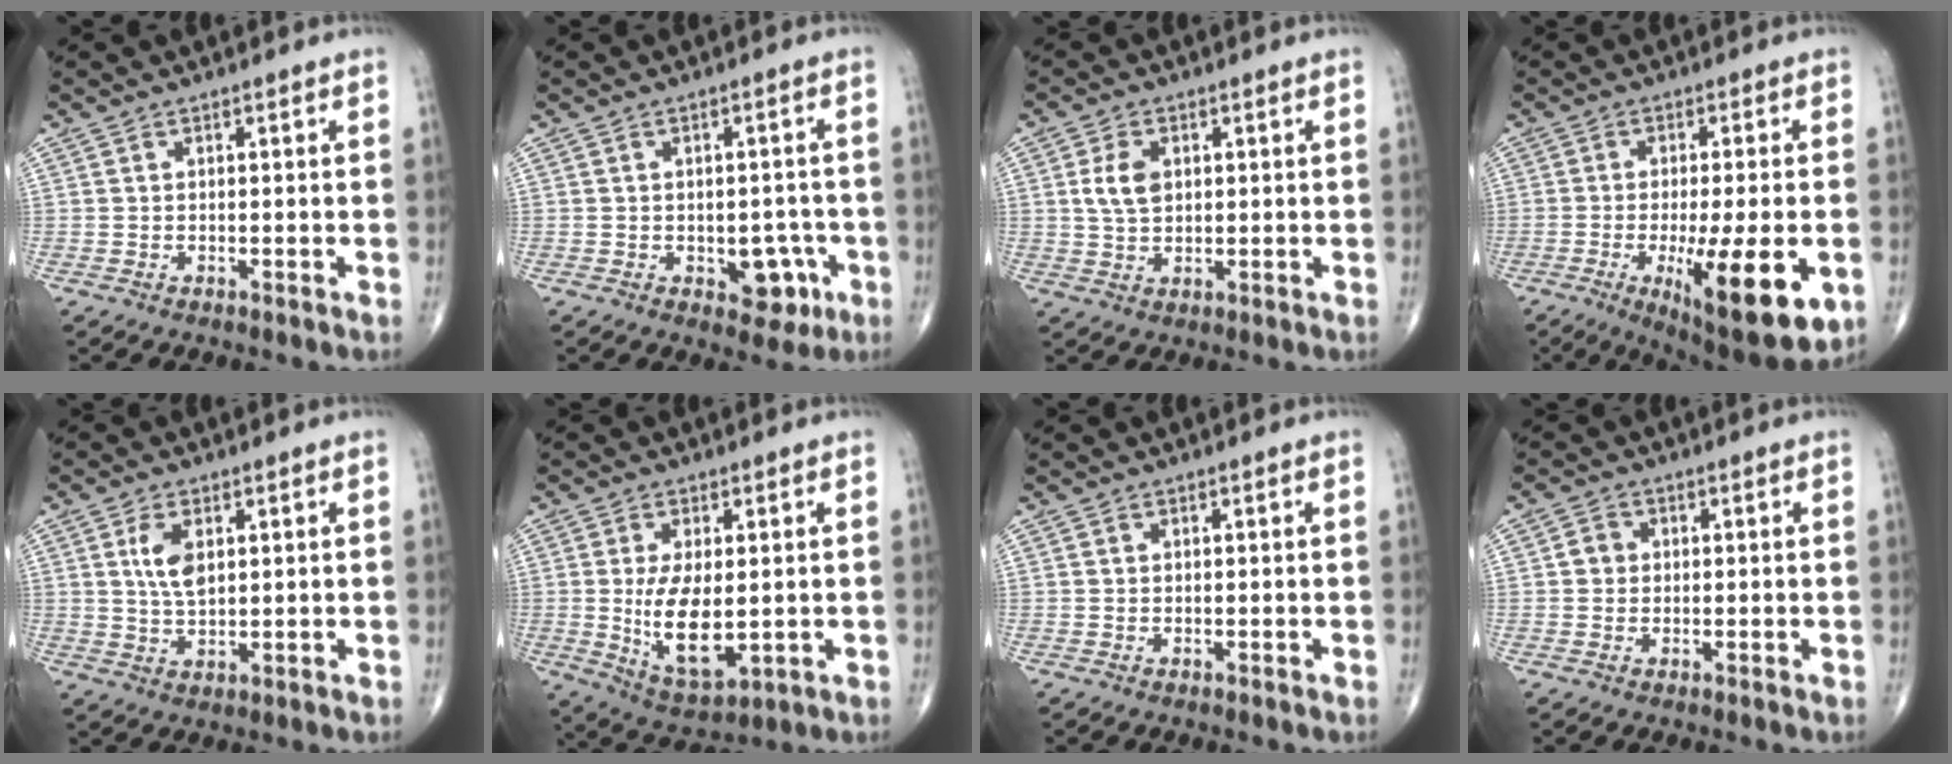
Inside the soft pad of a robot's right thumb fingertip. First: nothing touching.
{"total": 6.4, "force": [-2.2, 4.0, 4.4], "torque": [-0.019, 0.013, -0.021]}
{"total": 5.3, "force": [1.1, 3.4, 3.9], "torque": [-0.069, -0.003, 0.022]}
{"total": 17.4, "force": [-5.1, 4.7, 15.9], "torque": [-0.216, -0.015, -0.060]}
{"total": 5.5, "force": [1.6, 2.9, 4.5], "torque": [-0.084, -0.007, 0.032]}
{"total": 11.3, "force": [-0.4, 5.3, 10.0], "torque": [-0.171, -0.021, 0.008]}
{"total": 0.0}
{"total": 2.5, "force": [0.1, 2.3, 1.0], "torque": [-0.003, 0.005, -0.001]}